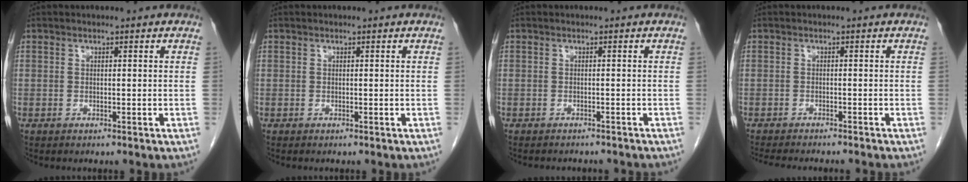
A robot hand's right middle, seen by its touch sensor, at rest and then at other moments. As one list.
[{"total": 0.0}, {"total": 6.5, "force": [-5.8, 1.7, 2.3], "torque": [-0.027, -0.003, -0.064]}, {"total": 10.3, "force": [-9.2, 1.3, 4.5], "torque": [-0.057, -0.017, -0.120]}]